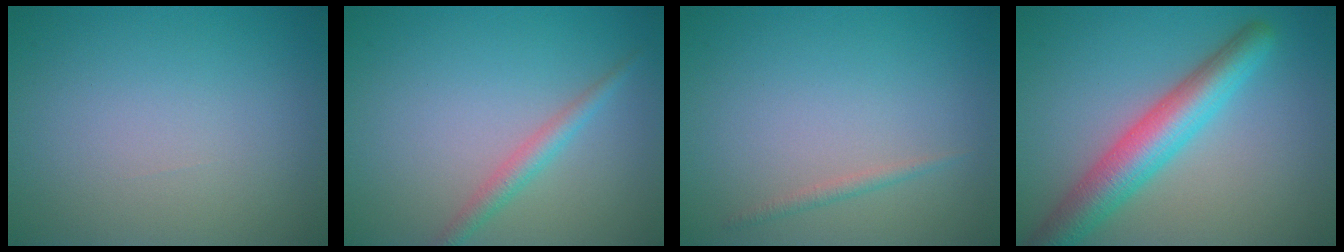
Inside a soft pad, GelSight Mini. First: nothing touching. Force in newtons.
{"total": 1.9, "press": 1.9, "slide": 0.0}
{"total": 0.9, "press": 0.9, "slide": 0.1}
{"total": 6.1, "press": 6.1, "slide": 0.3}